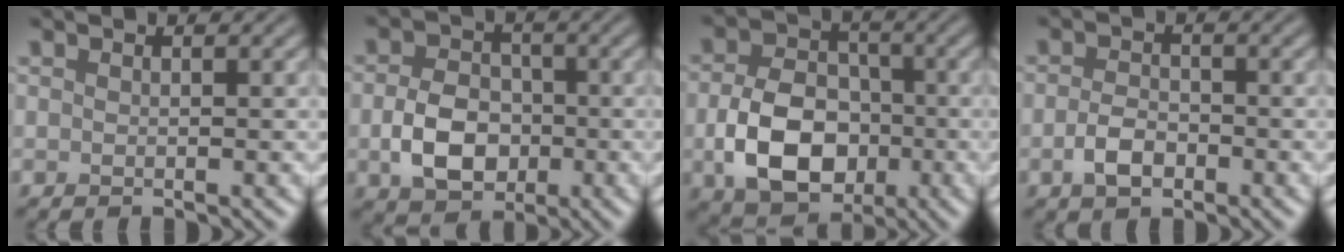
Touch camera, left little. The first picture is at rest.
{"total": 5.6, "force": [-1.4, 4.1, 3.6], "torque": [-0.073, -0.004, -0.029]}
{"total": 8.5, "force": [-2.1, 6.0, 5.5], "torque": [-0.106, -0.010, -0.039]}
{"total": 2.6, "force": [-1.2, 1.6, 1.7], "torque": [-0.032, 0.001, -0.027]}